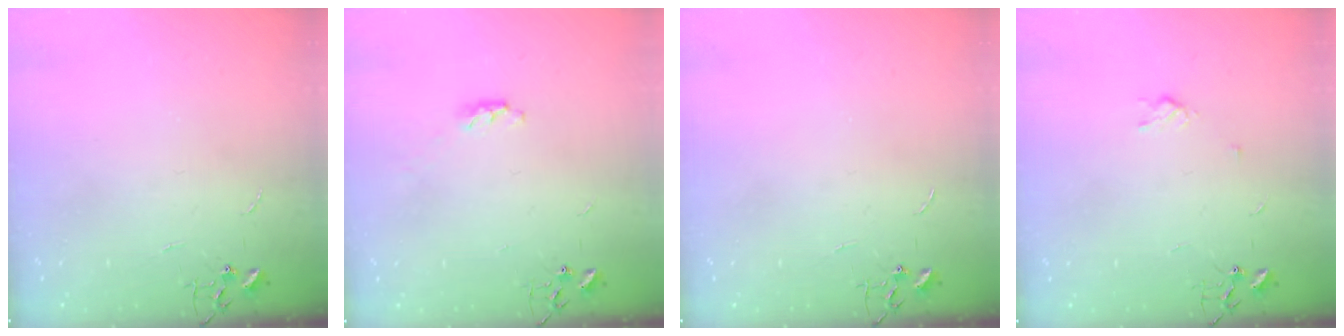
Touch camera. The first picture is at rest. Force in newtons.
{"total": 3.4, "press": 3.4, "slide": 0.4}
{"total": 0.0}
{"total": 2.9, "press": 2.9, "slide": 0.5}